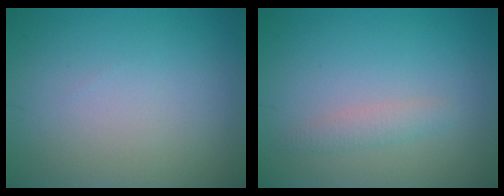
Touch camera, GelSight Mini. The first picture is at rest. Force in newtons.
{"total": 1.4, "press": 1.4, "slide": 0.1}